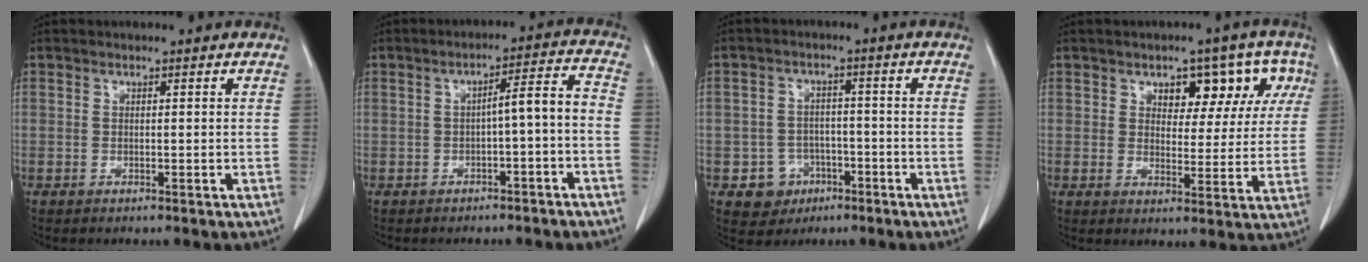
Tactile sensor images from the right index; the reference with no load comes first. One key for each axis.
{"total": 5.7, "fx": -2.0, "fy": 0.6, "fz": 5.3, "tx": -0.073, "ty": 0.026, "tz": -0.025}
{"total": 5.8, "fx": -2.6, "fy": 5.1, "fz": 0.8, "tx": -0.008, "ty": 0.012, "tz": -0.033}
{"total": 9.0, "fx": 4.1, "fy": 5.1, "fz": 6.2, "tx": -0.057, "ty": 0.029, "tz": 0.053}